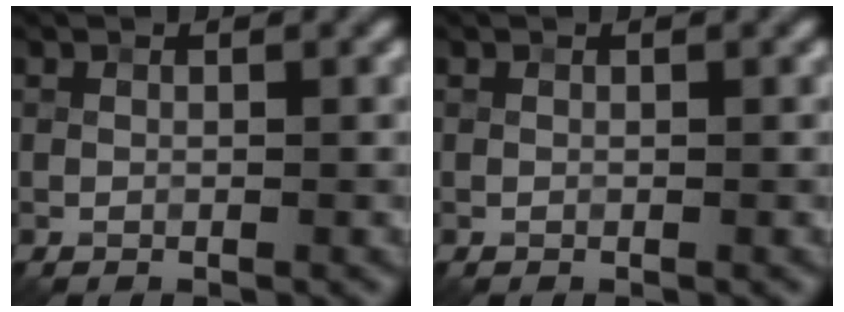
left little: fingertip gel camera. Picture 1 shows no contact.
{"total": 0.0}